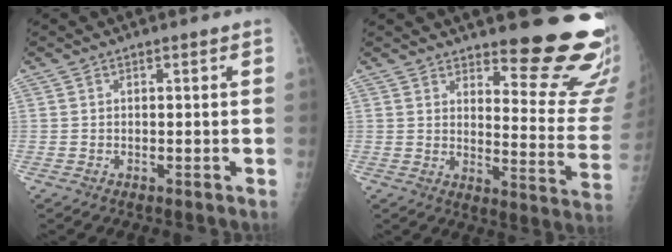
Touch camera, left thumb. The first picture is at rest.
{"total": 16.8, "force": [13.2, 3.9, 9.6], "torque": [-0.079, -0.127, 0.166]}